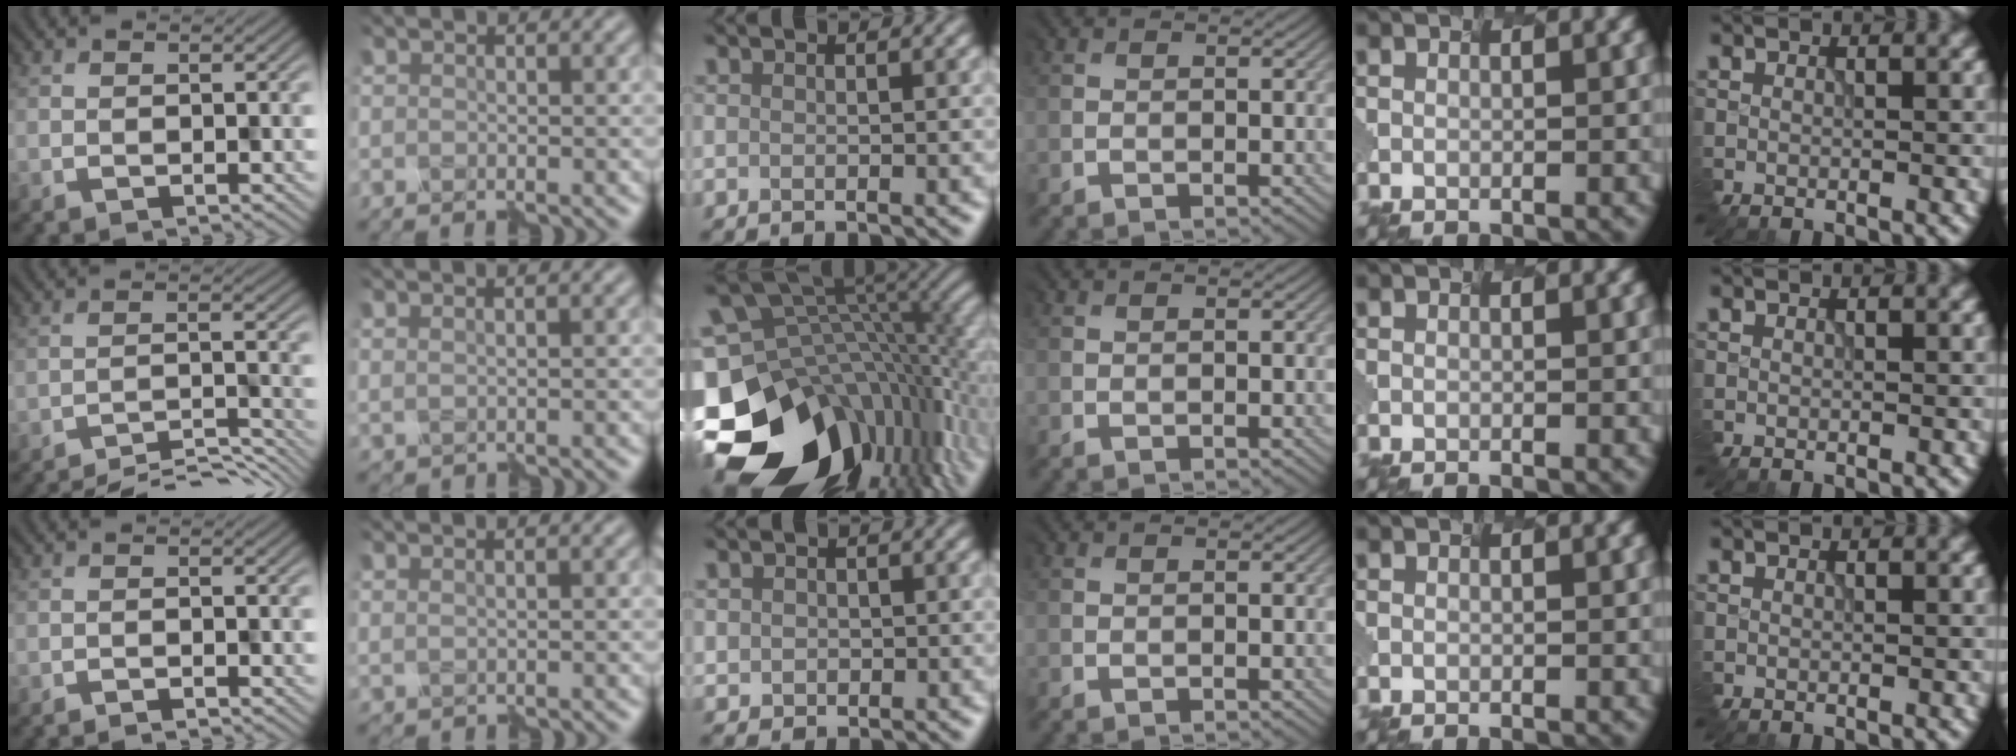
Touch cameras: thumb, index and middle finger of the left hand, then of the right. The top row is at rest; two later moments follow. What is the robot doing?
{"motion": "assemble", "object": "markers"}